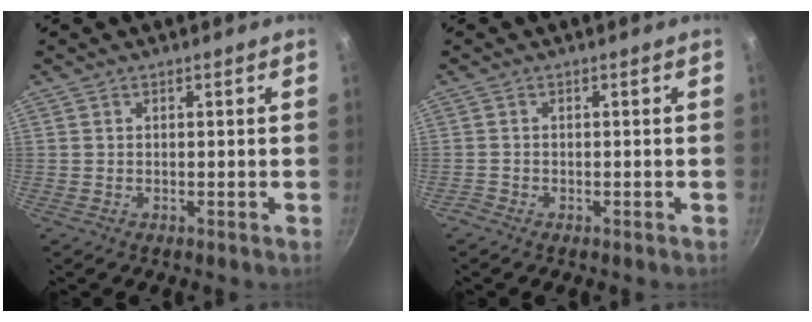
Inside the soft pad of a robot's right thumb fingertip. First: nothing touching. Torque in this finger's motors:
{"motor_torque": [0.24, -0.33, -0.05, -0.81, -0.02]}